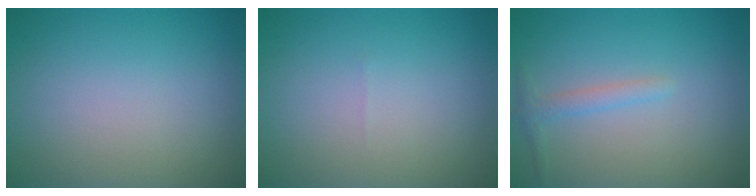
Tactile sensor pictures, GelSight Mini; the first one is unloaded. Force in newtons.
{"total": 0.0}
{"total": 1.4, "press": 1.4, "slide": 0.1}